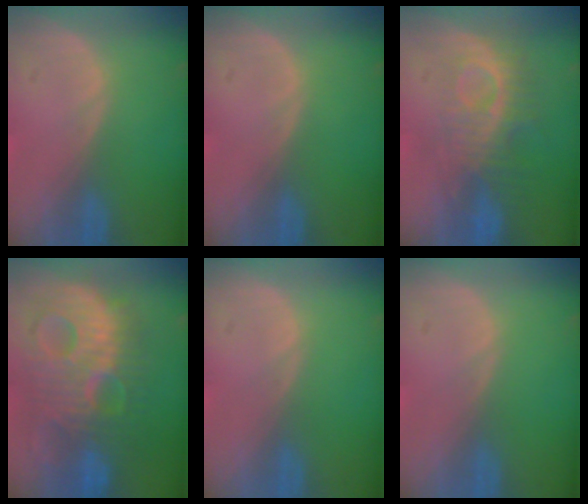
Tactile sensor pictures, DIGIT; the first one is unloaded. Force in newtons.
{"total": 0.0}
{"total": 9.4, "press": 8.2, "slide": 4.5}
{"total": 12.5, "press": 12.5, "slide": 1.0}
{"total": 0.0}
{"total": 0.0}